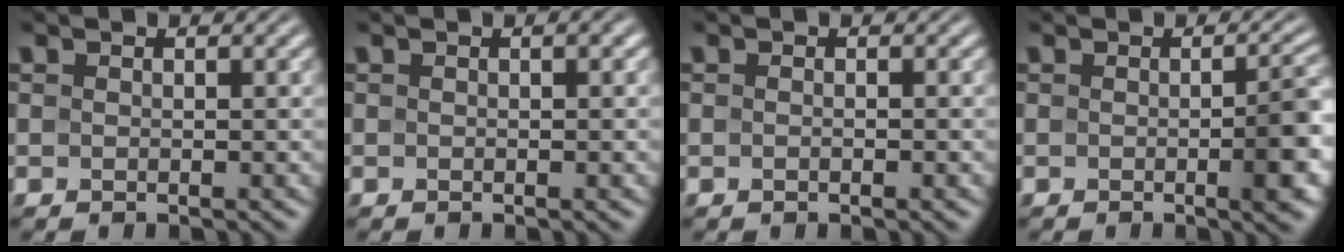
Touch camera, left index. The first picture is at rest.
{"total": 0.9, "force": [0.1, 0.0, 0.8], "torque": [-0.012, 0.003, 0.001]}
{"total": 0.7, "force": [-0.3, 0.2, 0.6], "torque": [-0.009, -0.001, -0.007]}
{"total": 3.5, "force": [-0.6, 0.6, 3.3], "torque": [-0.043, 0.001, -0.008]}